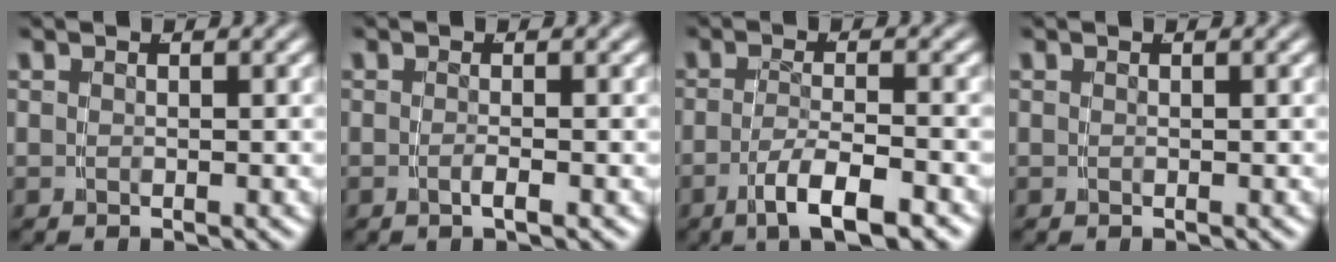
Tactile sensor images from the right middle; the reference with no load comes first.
{"total": 1.1, "force": [-0.7, -0.5, 0.6], "torque": [-0.014, -0.003, -0.010]}
{"total": 4.9, "force": [-2.9, 0.5, 3.8], "torque": [-0.062, -0.017, -0.037]}
{"total": 0.0}